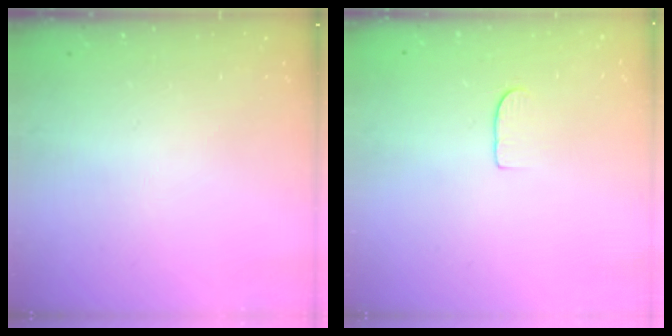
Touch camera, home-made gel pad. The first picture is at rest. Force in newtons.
{"total": 4.9, "press": 4.9, "slide": 0.3}